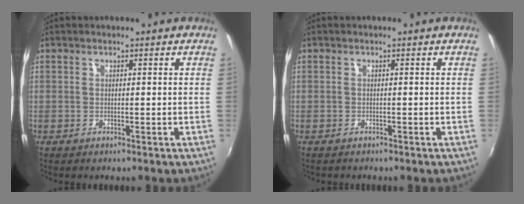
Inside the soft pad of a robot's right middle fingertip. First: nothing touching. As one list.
[{"total": 0.6, "force": [-0.5, 0.3, 0.0], "torque": [-0.002, -0.002, -0.009]}]